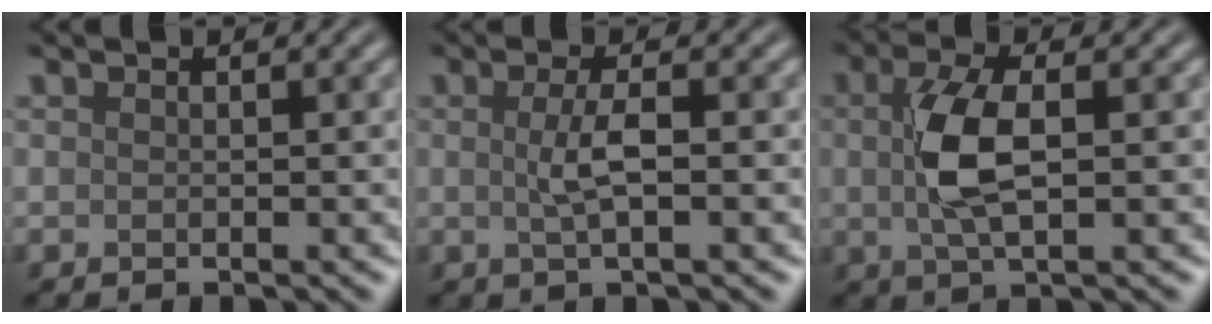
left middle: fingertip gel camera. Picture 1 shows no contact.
{"total": 2.5, "force": [0.0, 0.5, 2.4], "torque": [-0.051, 0.002, 0.000]}
{"total": 4.8, "force": [0.4, 1.9, 4.4], "torque": [-0.096, 0.006, 0.005]}